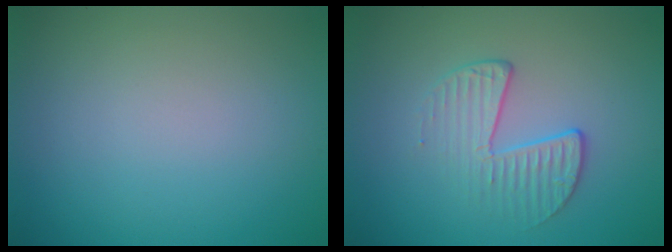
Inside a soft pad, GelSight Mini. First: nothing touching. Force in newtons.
{"total": 2.4, "press": 1.7, "slide": 1.8}